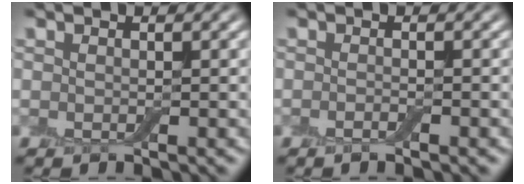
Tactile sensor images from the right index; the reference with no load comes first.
{"total": 0.9, "force": [-0.5, 0.2, 0.8], "torque": [-0.011, -0.003, -0.010]}